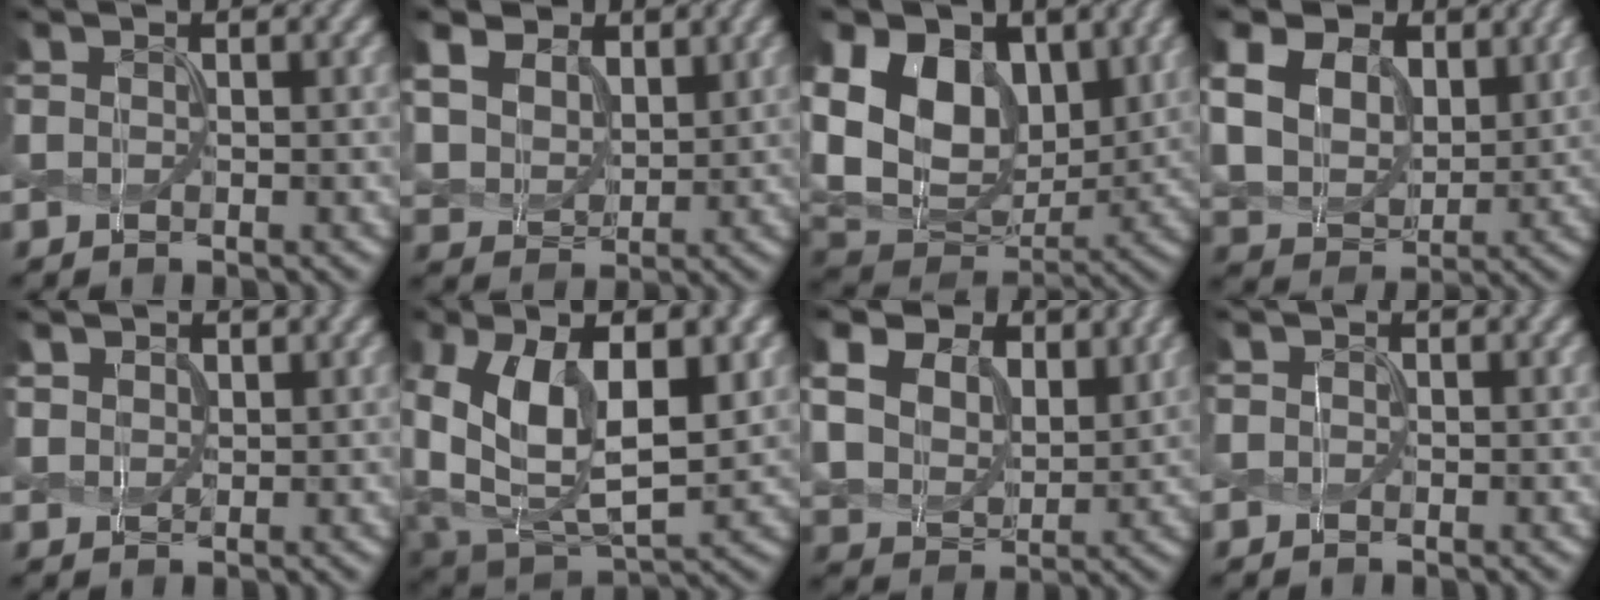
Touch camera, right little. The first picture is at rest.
{"total": 7.9, "force": [3.8, 5.8, 3.9], "torque": [-0.138, 0.013, 0.069]}
{"total": 13.0, "force": [3.4, 9.3, 8.4], "torque": [-0.179, 0.001, 0.063]}
{"total": 12.3, "force": [5.2, 9.0, 6.6], "torque": [-0.164, 0.027, 0.092]}
{"total": 1.3, "force": [0.9, 0.9, 0.4], "torque": [-0.010, -0.004, 0.023]}
{"total": 13.8, "force": [2.4, 8.3, 10.8], "torque": [-0.210, -0.018, 0.057]}
{"total": 11.0, "force": [5.3, 7.9, 5.6], "torque": [-0.151, 0.021, 0.085]}
{"total": 0.0}